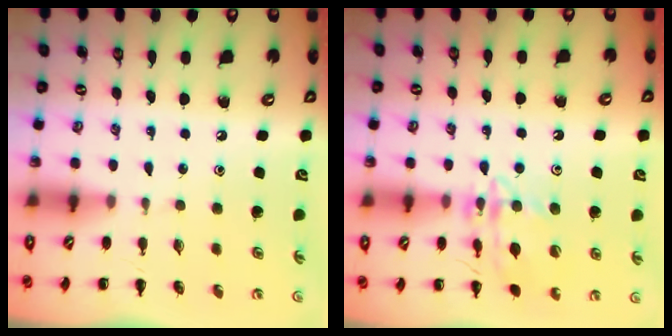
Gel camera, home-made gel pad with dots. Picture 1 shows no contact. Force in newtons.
{"total": 14.2, "press": 14.2, "slide": 1.2}